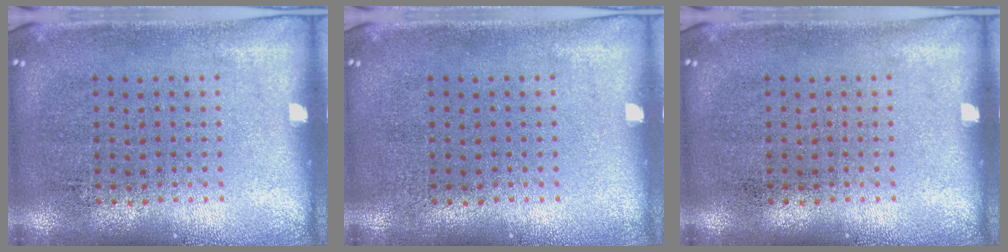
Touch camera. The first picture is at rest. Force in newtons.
{"total": 0.0}
{"total": 0.0}